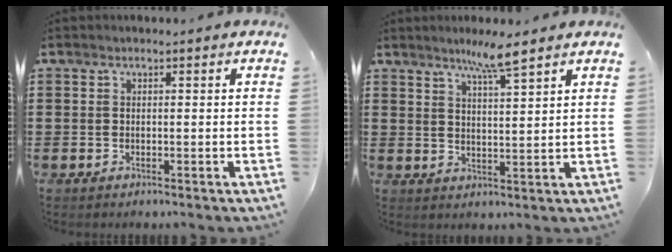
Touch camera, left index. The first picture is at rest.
{"total": 5.3, "force": [4.2, -0.2, 3.3], "torque": [-0.069, -0.009, 0.070]}